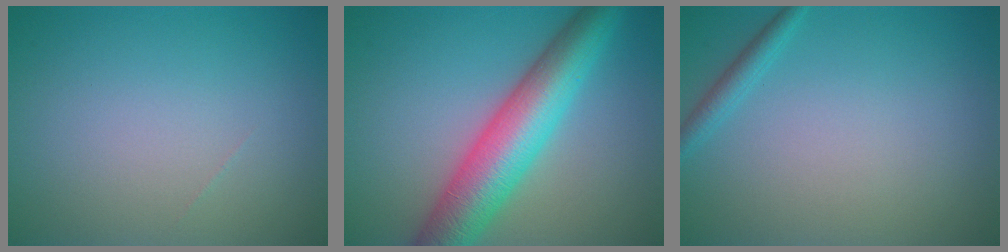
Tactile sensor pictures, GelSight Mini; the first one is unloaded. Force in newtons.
{"total": 8.5, "press": 8.5, "slide": 0.1}
{"total": 1.4, "press": 1.4, "slide": 0.1}